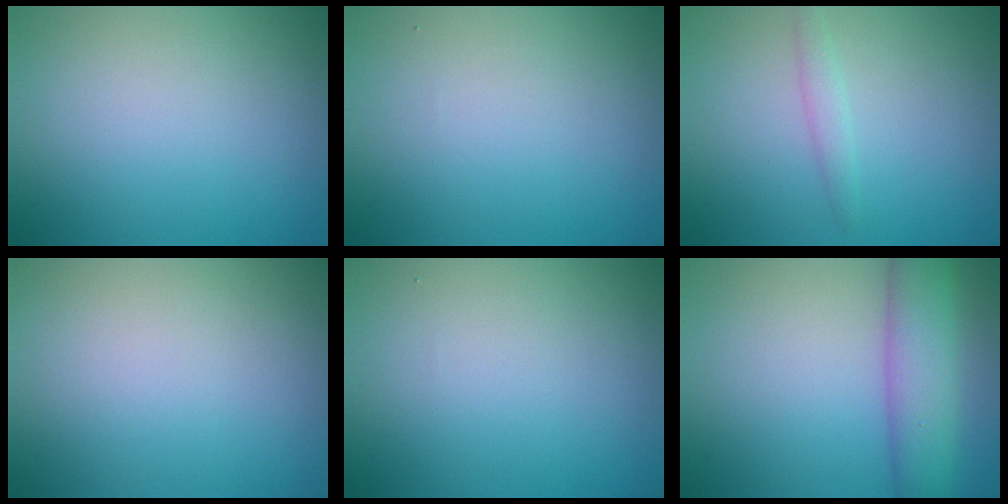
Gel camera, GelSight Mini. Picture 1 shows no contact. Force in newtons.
{"total": 0.0}
{"total": 1.1, "press": 1.1, "slide": 0.0}
{"total": 0.0}
{"total": 0.0}
{"total": 5.8, "press": 5.8, "slide": 0.2}